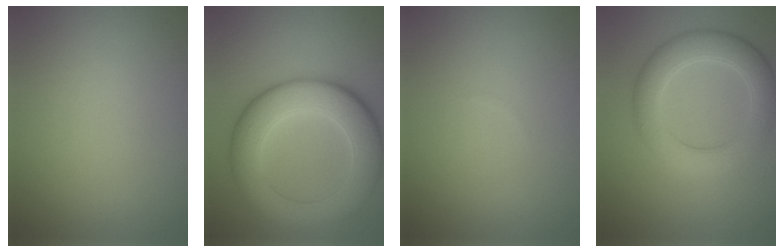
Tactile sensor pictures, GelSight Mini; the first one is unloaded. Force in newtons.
{"total": 9.2, "press": 9.2, "slide": 0.1}
{"total": 0.0}
{"total": 5.5, "press": 5.5, "slide": 0.3}